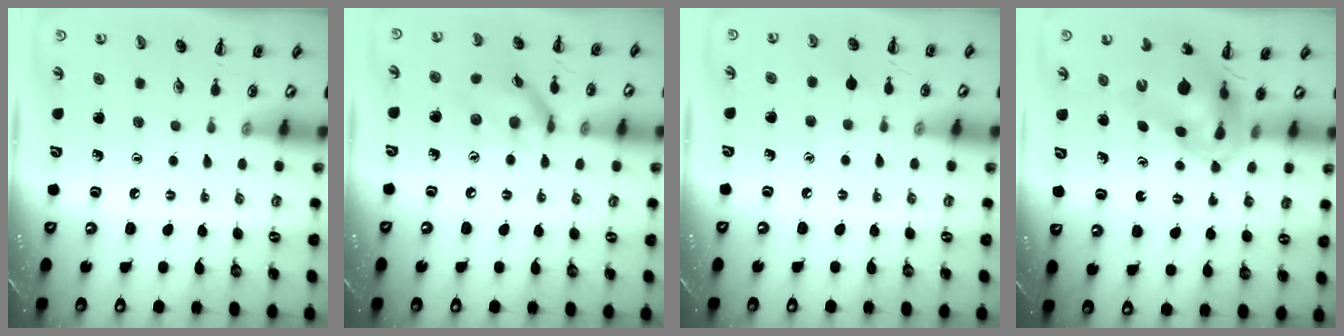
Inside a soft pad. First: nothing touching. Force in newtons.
{"total": 11.9, "press": 11.8, "slide": 1.4}
{"total": 2.7, "press": 2.5, "slide": 1.0}
{"total": 9.2, "press": 8.8, "slide": 2.9}